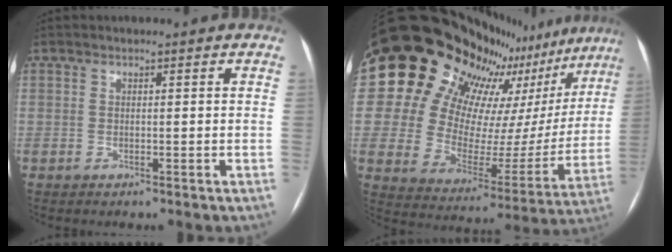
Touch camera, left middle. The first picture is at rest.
{"total": 26.0, "force": [21.5, 10.6, 10.1], "torque": [-0.167, -0.041, 0.289]}